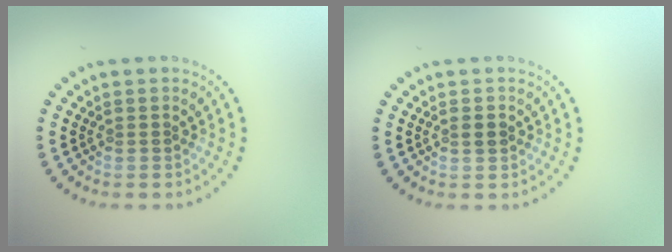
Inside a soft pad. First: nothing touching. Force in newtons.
{"total": 1.3, "press": 1.3, "slide": 0.0}